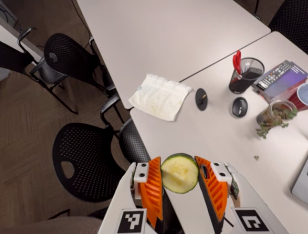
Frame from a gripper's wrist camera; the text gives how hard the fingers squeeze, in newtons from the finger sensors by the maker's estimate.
{"total": 8.2, "left": 7.8, "right": 8.6}